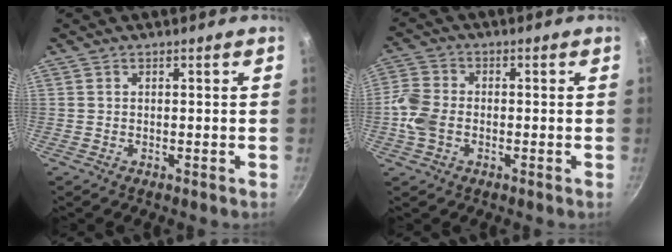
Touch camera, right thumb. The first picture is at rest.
{"total": 6.8, "force": [-1.5, 4.9, 4.5], "torque": [-0.094, 0.012, -0.043]}